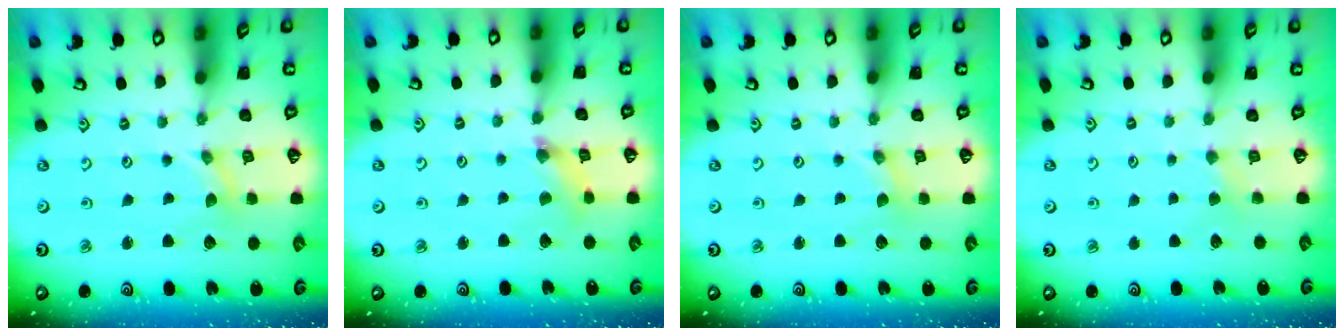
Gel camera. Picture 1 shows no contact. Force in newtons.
{"total": 2.5, "press": 2.5, "slide": 0.2}
{"total": 0.0}
{"total": 1.9, "press": 1.9, "slide": 0.4}